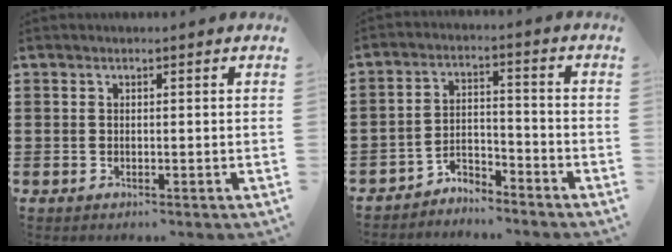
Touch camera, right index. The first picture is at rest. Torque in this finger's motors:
{"motor_torque": [-0.22, 0.23, -0.01, -0.09]}